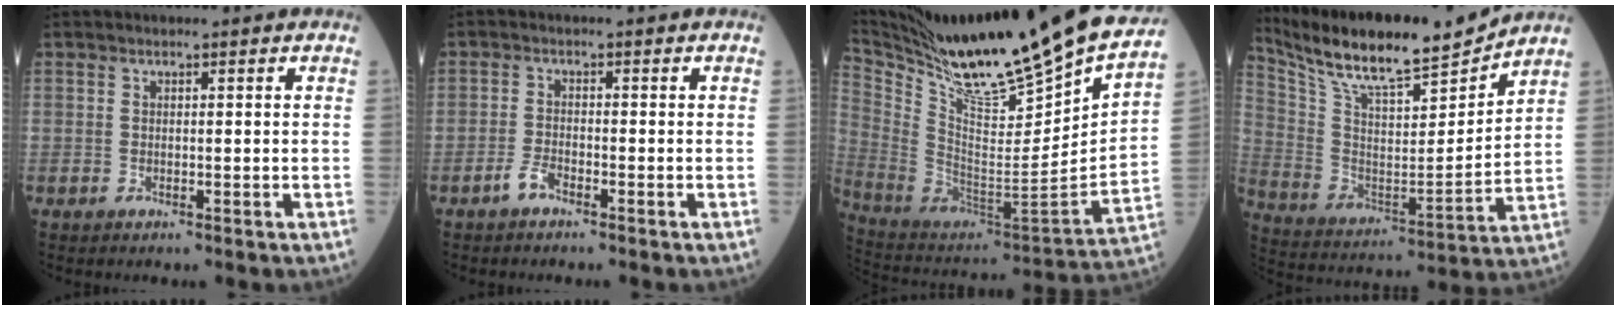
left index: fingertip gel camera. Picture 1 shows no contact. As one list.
[{"total": 1.9, "force": [-1.5, 0.5, 1.0], "torque": [-0.027, -0.001, -0.031]}, {"total": 33.7, "force": [27.7, 1.7, 19.0], "torque": [-0.339, -0.076, 0.428]}, {"total": 18.4, "force": [16.6, 1.8, 7.9], "torque": [-0.168, -0.006, 0.290]}]